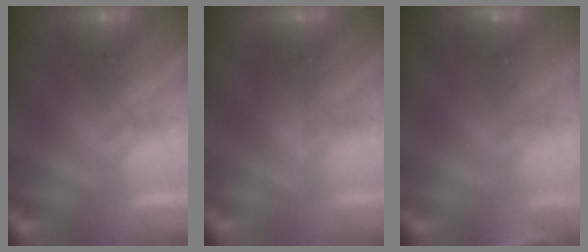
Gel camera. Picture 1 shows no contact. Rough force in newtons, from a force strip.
{"total": 2.4}
{"total": 5.8}